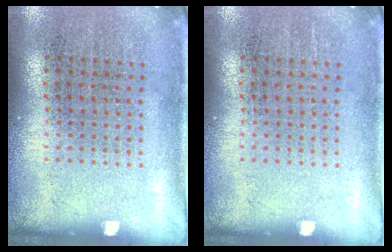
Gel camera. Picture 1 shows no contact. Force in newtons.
{"total": 0.0}